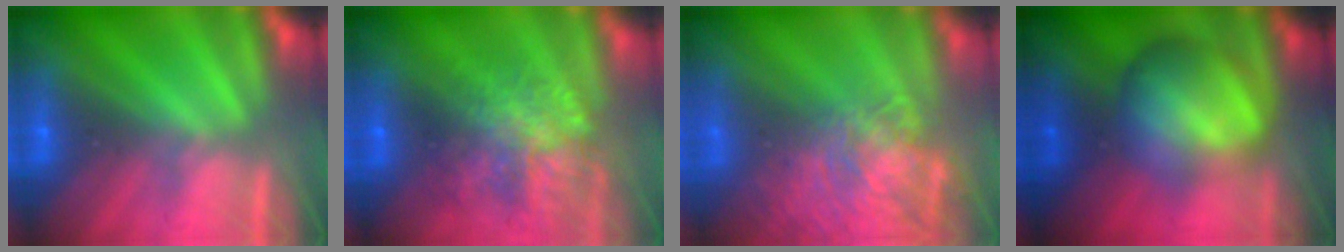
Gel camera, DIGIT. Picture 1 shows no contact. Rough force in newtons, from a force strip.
{"total": 7.4}
{"total": 11.5}
{"total": 6.1}